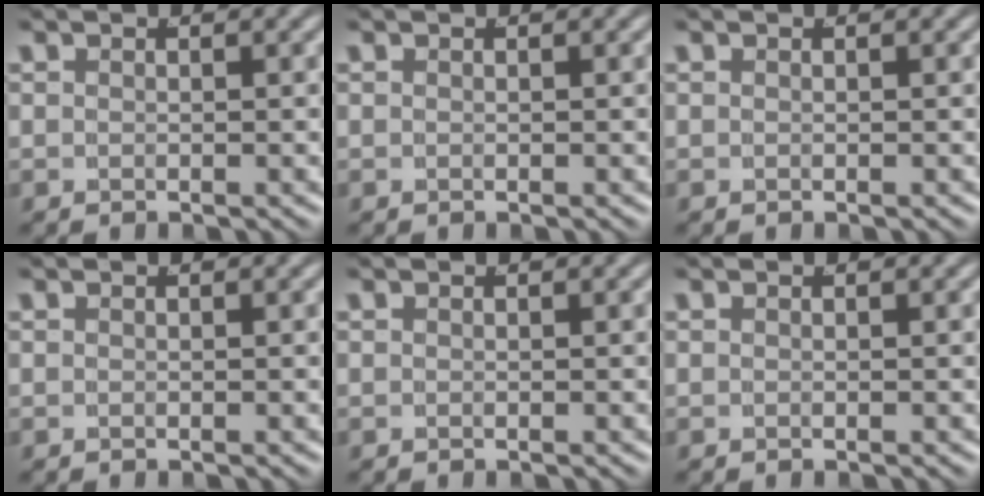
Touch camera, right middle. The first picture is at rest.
{"total": 0.0}
{"total": 0.0}
{"total": 0.0}
{"total": 0.0}
{"total": 0.0}